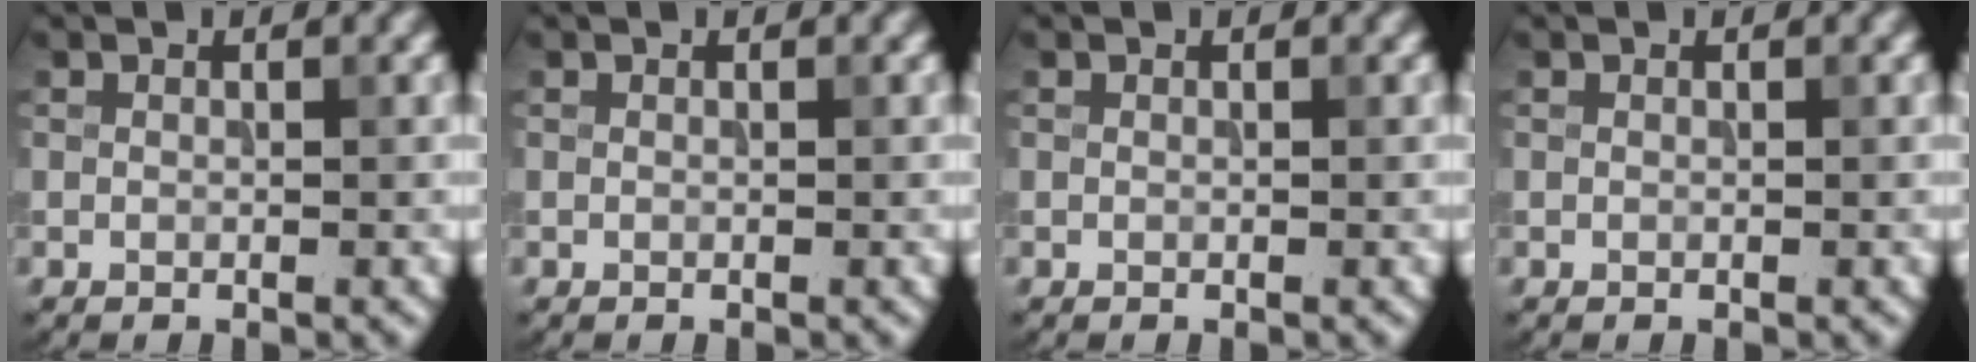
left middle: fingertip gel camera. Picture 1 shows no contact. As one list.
[{"total": 0.0}, {"total": 0.0}, {"total": 0.0}]